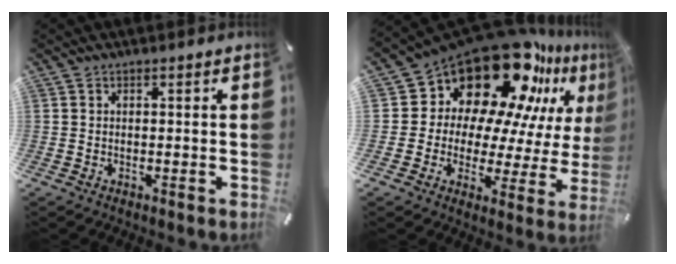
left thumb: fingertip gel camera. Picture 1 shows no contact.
{"total": 22.2, "force": [16.3, 11.9, 9.1], "torque": [-0.150, -0.144, 0.291]}